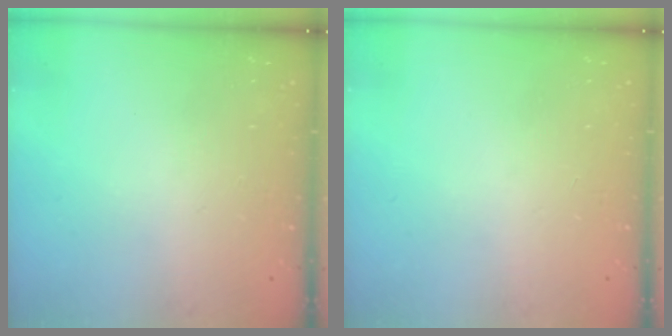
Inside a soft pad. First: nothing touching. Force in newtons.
{"total": 0.0}